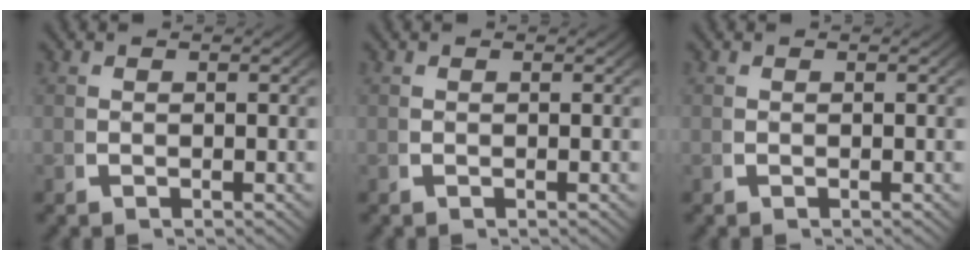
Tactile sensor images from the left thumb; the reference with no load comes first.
{"total": 0.0}
{"total": 0.0}